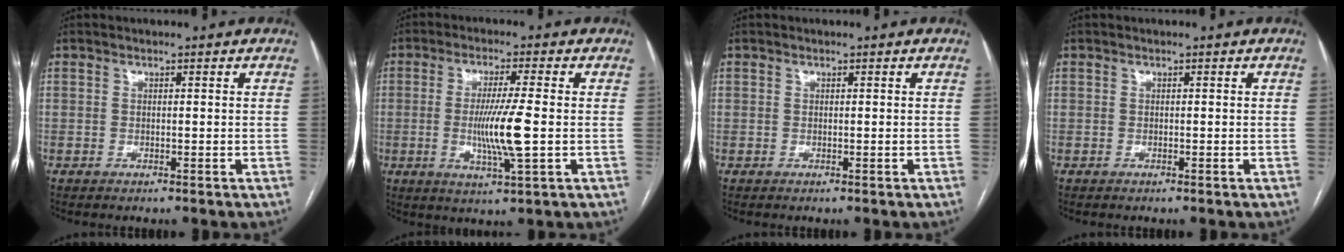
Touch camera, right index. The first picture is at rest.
{"total": 8.5, "force": [-0.9, -0.2, 8.4], "torque": [-0.161, -0.015, -0.018]}
{"total": 0.0}
{"total": 0.0}